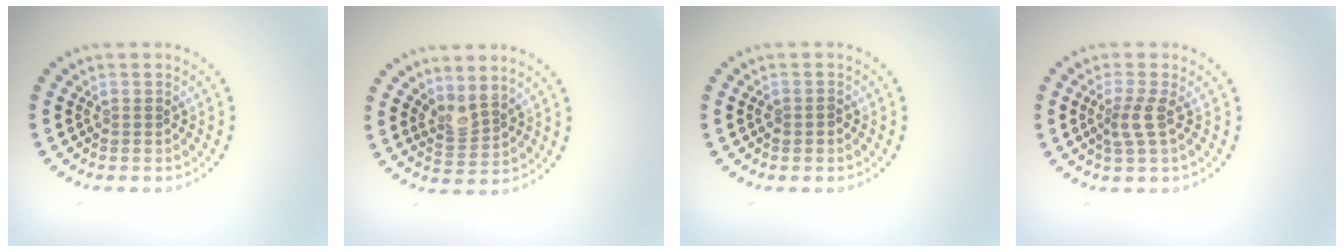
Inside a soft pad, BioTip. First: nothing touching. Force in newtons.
{"total": 2.0, "press": 1.5, "slide": 1.4}
{"total": 0.8, "press": 0.7, "slide": 0.2}
{"total": 2.0, "press": 1.6, "slide": 1.3}